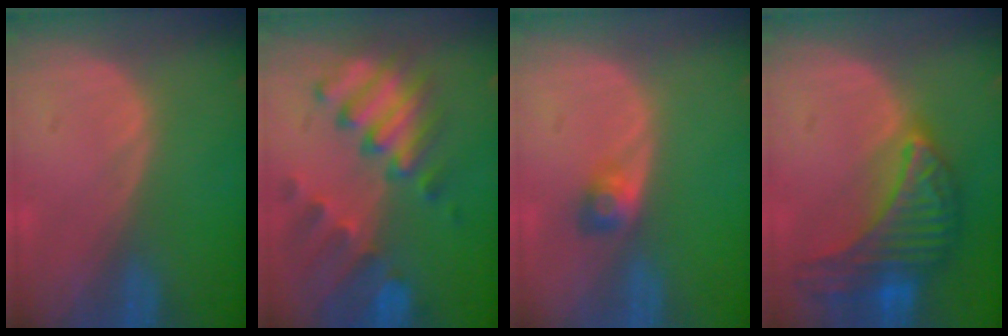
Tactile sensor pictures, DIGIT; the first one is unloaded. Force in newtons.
{"total": 10.4, "press": 9.0, "slide": 5.2}
{"total": 2.4, "press": 2.2, "slide": 1.0}
{"total": 10.0, "press": 10.0, "slide": 0.5}